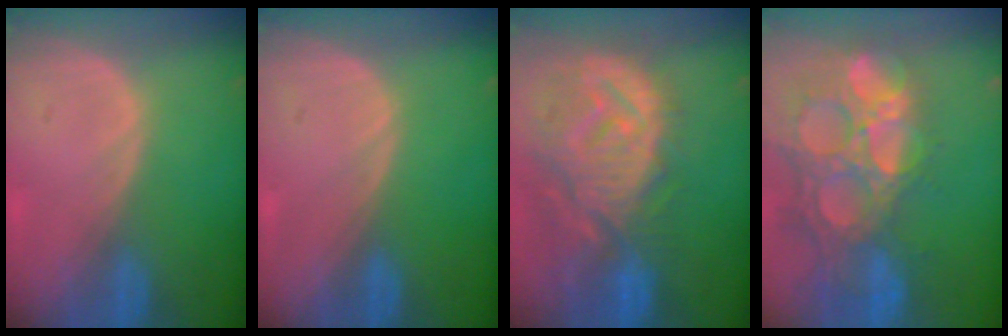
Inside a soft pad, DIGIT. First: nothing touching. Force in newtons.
{"total": 0.0}
{"total": 12.8, "press": 11.3, "slide": 6.0}
{"total": 14.9, "press": 12.3, "slide": 8.3}